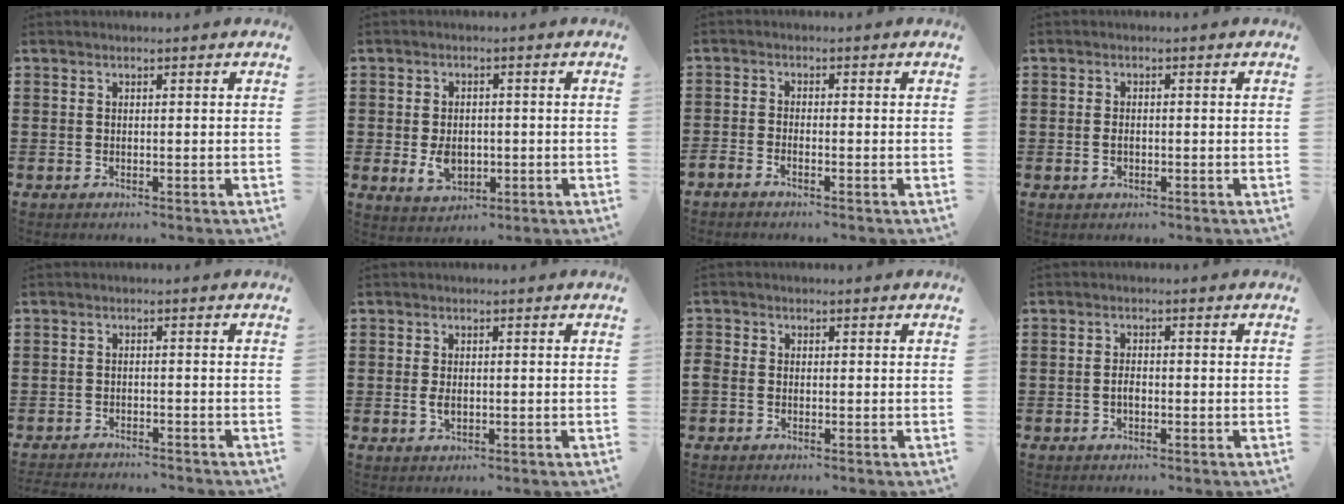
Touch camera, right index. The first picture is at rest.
{"total": 4.5, "force": [-0.8, 2.9, 3.3], "torque": [-0.063, -0.004, -0.016]}
{"total": 1.1, "force": [-1.0, 0.1, 0.2], "torque": [-0.006, 0.002, -0.020]}
{"total": 1.6, "force": [-0.4, 0.9, 1.2], "torque": [-0.024, 0.002, -0.008]}
{"total": 2.0, "force": [-2.0, 0.0, -0.1], "torque": [-0.005, -0.003, -0.044]}
{"total": 1.9, "force": [-0.2, 0.9, 1.6], "torque": [-0.033, -0.001, -0.003]}
{"total": 1.4, "force": [-0.6, 1.1, 0.6], "torque": [-0.020, 0.000, -0.016]}
{"total": 1.6, "force": [-0.5, 0.6, 1.5], "torque": [-0.030, -0.002, -0.009]}